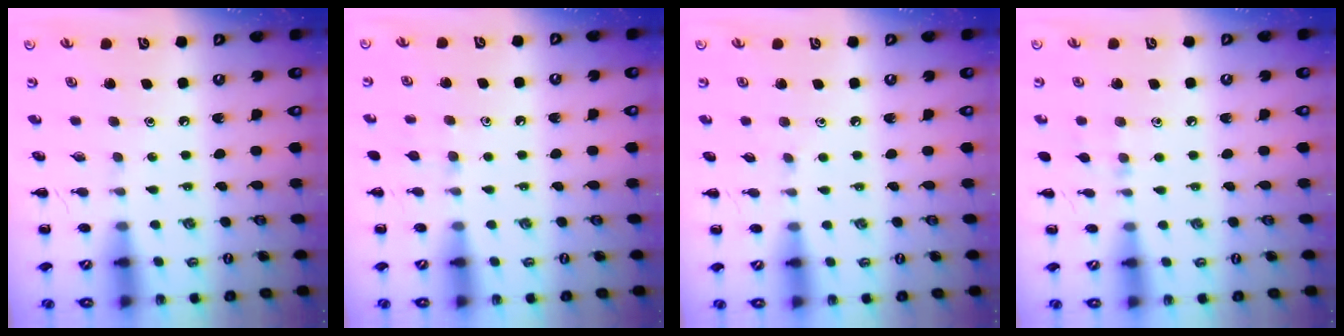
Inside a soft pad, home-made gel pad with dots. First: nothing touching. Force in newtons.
{"total": 5.5, "press": 5.1, "slide": 2.0}
{"total": 2.9, "press": 2.7, "slide": 1.1}
{"total": 5.4, "press": 5.1, "slide": 1.6}